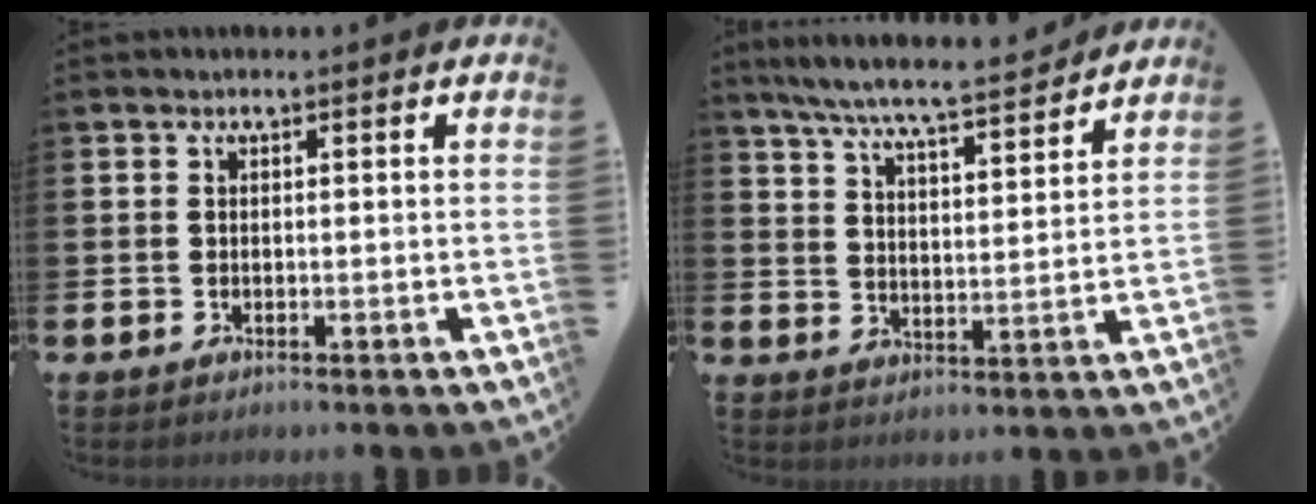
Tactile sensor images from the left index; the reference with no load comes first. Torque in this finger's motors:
{"motor_torque": [1.00, -1.03, 0.64, 0.19]}